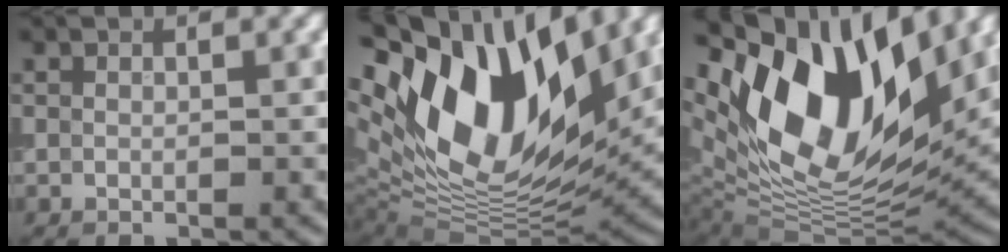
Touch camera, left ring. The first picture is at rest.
{"total": 17.2, "force": [6.8, 9.3, 12.8], "torque": [-0.253, 0.024, 0.118]}
{"total": 16.1, "force": [7.0, 8.3, 11.8], "torque": [-0.221, 0.019, 0.124]}